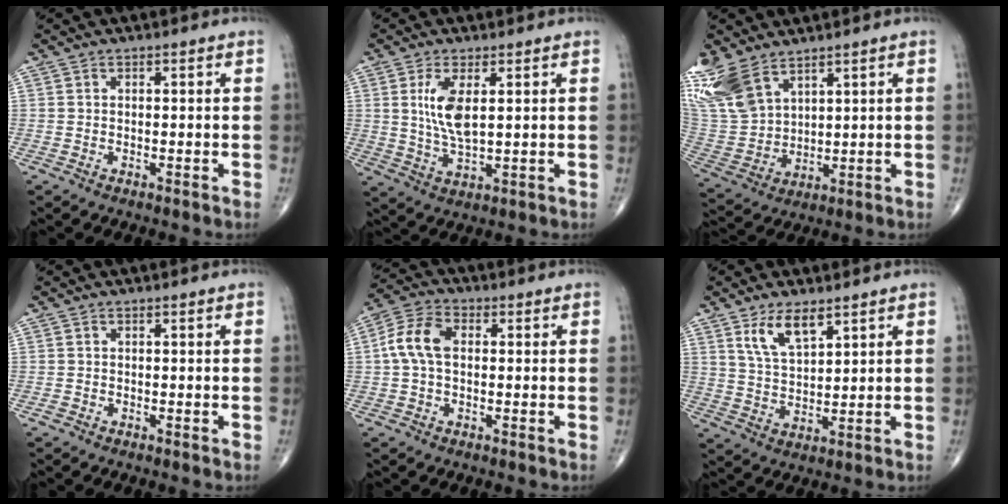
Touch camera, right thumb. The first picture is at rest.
{"total": 7.3, "force": [1.9, 2.9, 6.4], "torque": [-0.133, -0.014, 0.044]}
{"total": 15.3, "force": [9.9, 8.2, 8.2], "torque": [-0.188, -0.026, 0.214]}
{"total": 0.5, "force": [-0.2, 0.4, 0.2], "torque": [-0.004, -0.001, -0.005]}
{"total": 7.6, "force": [0.7, 4.8, 5.8], "torque": [-0.124, 0.025, 0.007]}
{"total": 7.2, "force": [4.4, 2.9, 4.9], "torque": [-0.083, -0.026, 0.089]}